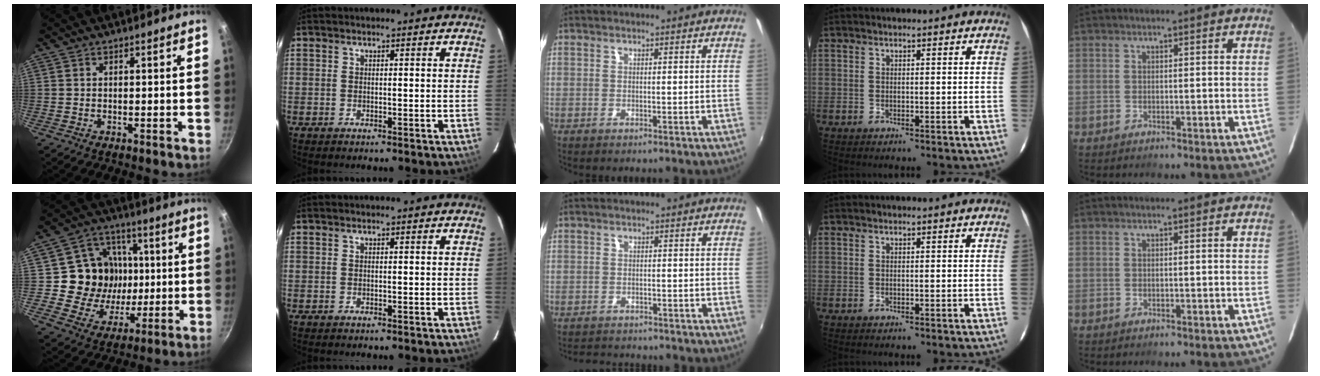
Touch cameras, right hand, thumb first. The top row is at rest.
{"thumb": {"total": 16.3, "force": [1.2, 14.8, 6.8], "torque": [-0.080, 0.010, 0.021]}, "middle": {"total": 2.7, "force": [-2.6, 0.8, 0.1], "torque": [-0.013, 0.004, -0.046]}}